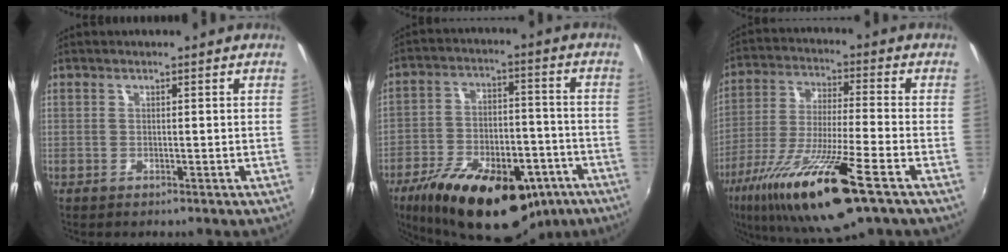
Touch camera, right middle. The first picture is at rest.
{"total": 25.5, "force": [-15.8, 12.2, 15.9], "torque": [-0.288, -0.016, -0.227]}
{"total": 20.0, "force": [-11.4, 2.6, 16.2], "torque": [-0.321, -0.051, -0.208]}